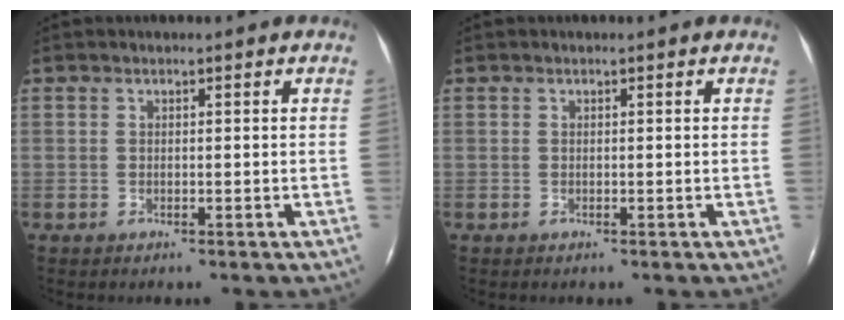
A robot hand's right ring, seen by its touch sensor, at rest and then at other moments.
{"total": 0.0}